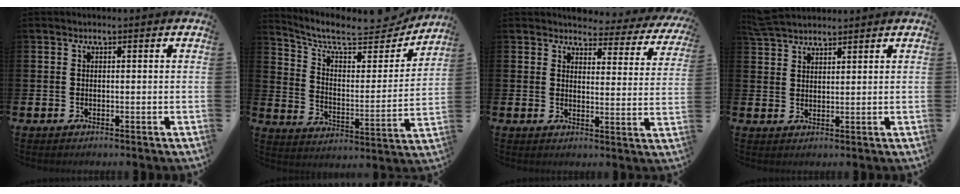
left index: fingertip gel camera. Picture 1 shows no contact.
{"total": 9.4, "force": [8.4, 2.4, 3.4], "torque": [-0.090, -0.069, 0.139]}
{"total": 3.4, "force": [3.2, 1.2, 0.3], "torque": [-0.007, -0.032, 0.047]}
{"total": 4.1, "force": [4.0, 0.9, 0.7], "torque": [-0.020, -0.012, 0.075]}